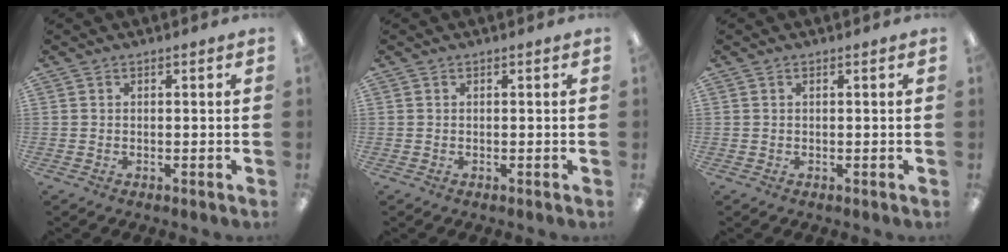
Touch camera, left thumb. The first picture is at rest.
{"total": 0.0}
{"total": 0.0}